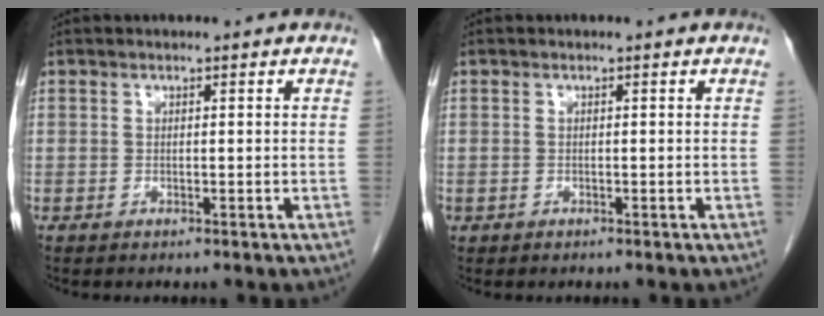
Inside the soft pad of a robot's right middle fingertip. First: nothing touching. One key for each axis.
{"total": 0.0}